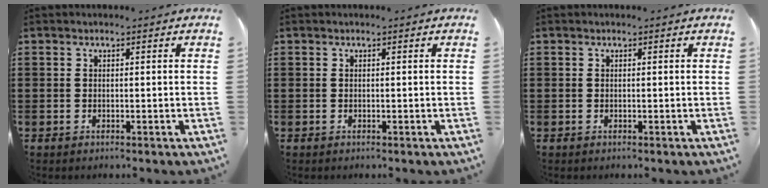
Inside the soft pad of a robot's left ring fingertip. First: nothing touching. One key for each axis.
{"total": 0.0}
{"total": 0.0}